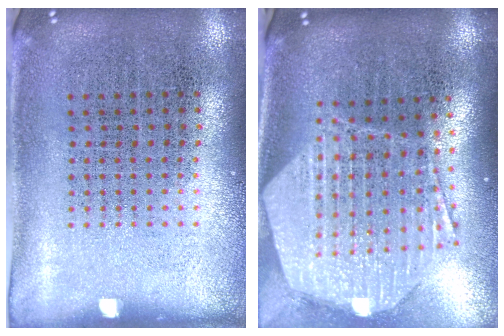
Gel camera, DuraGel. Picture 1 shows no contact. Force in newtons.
{"total": 2.9, "press": 2.3, "slide": 1.8}